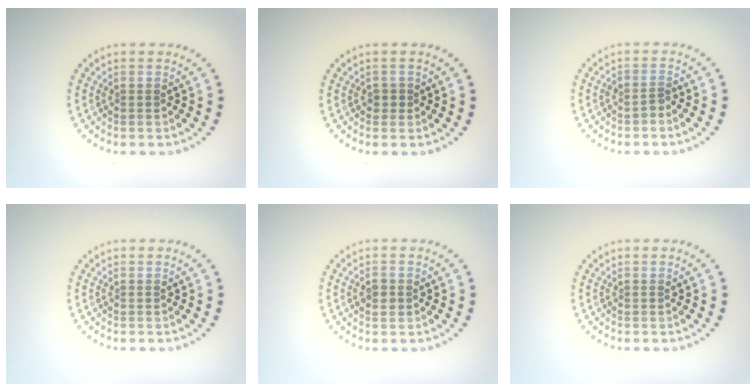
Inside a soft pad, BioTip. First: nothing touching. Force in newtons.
{"total": 1.0, "press": 0.9, "slide": 0.4}
{"total": 1.0, "press": 0.8, "slide": 0.7}
{"total": 0.0}
{"total": 1.9, "press": 1.9, "slide": 0.1}
{"total": 0.0}